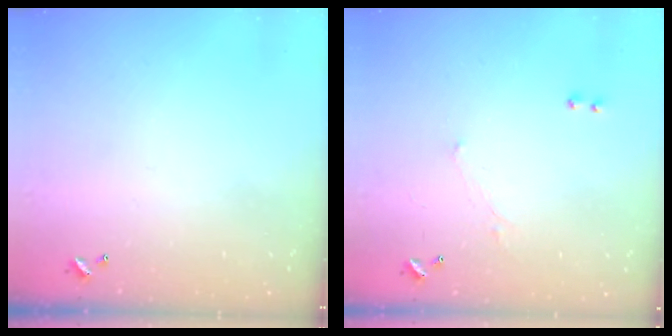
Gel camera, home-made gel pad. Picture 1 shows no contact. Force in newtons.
{"total": 1.2, "press": 0.8, "slide": 0.9}